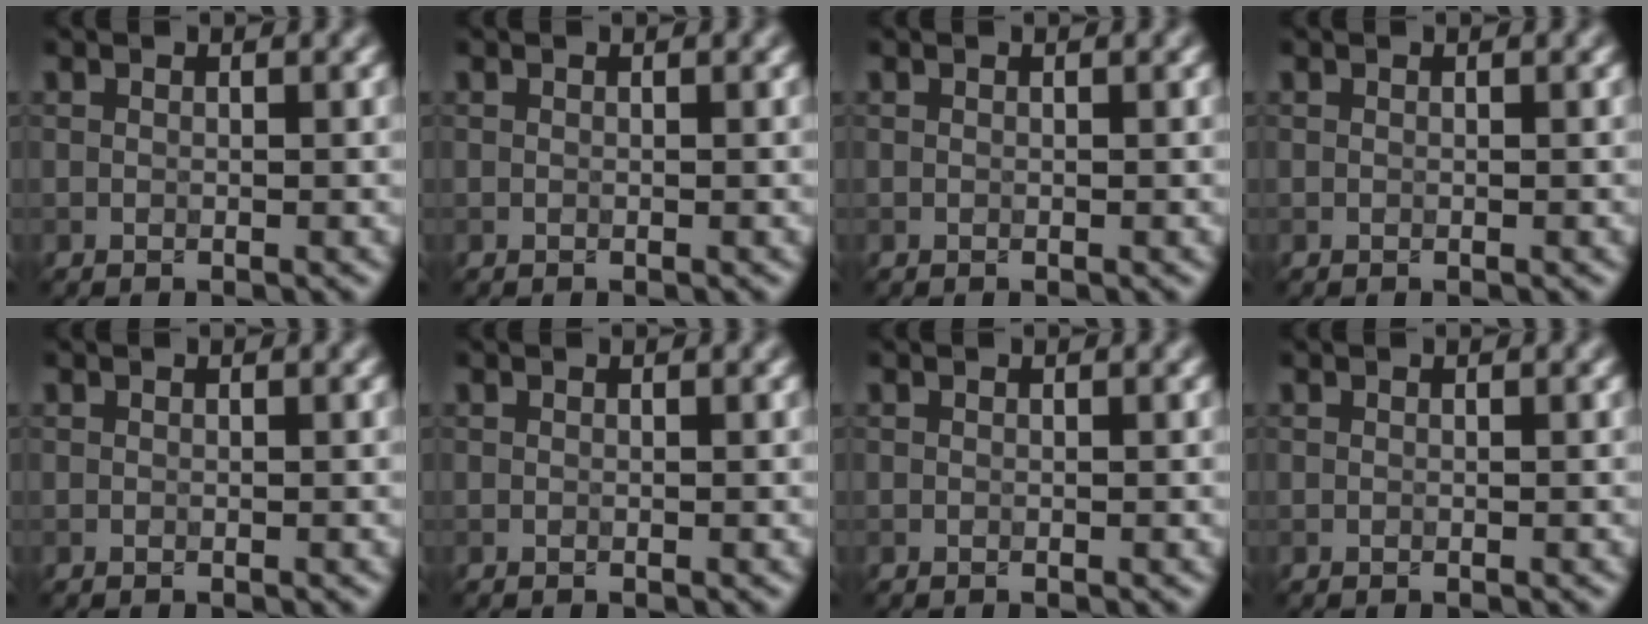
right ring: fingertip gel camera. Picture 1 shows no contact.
{"total": 0.0}
{"total": 0.0}
{"total": 0.0}
{"total": 0.0}
{"total": 0.0}
{"total": 0.0}
{"total": 0.0}